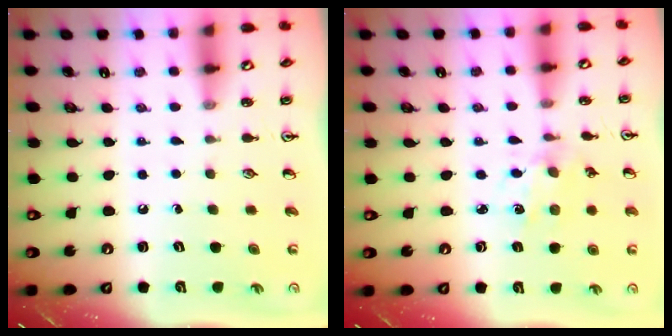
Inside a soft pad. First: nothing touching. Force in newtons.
{"total": 1.7, "press": 1.6, "slide": 0.1}